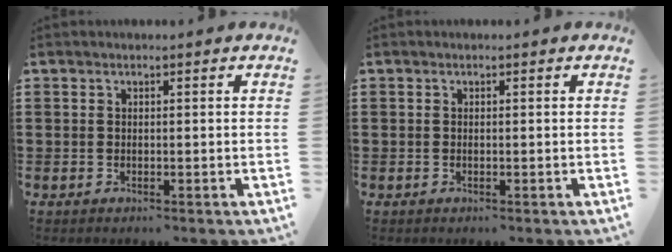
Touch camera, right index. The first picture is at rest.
{"total": 0.0}